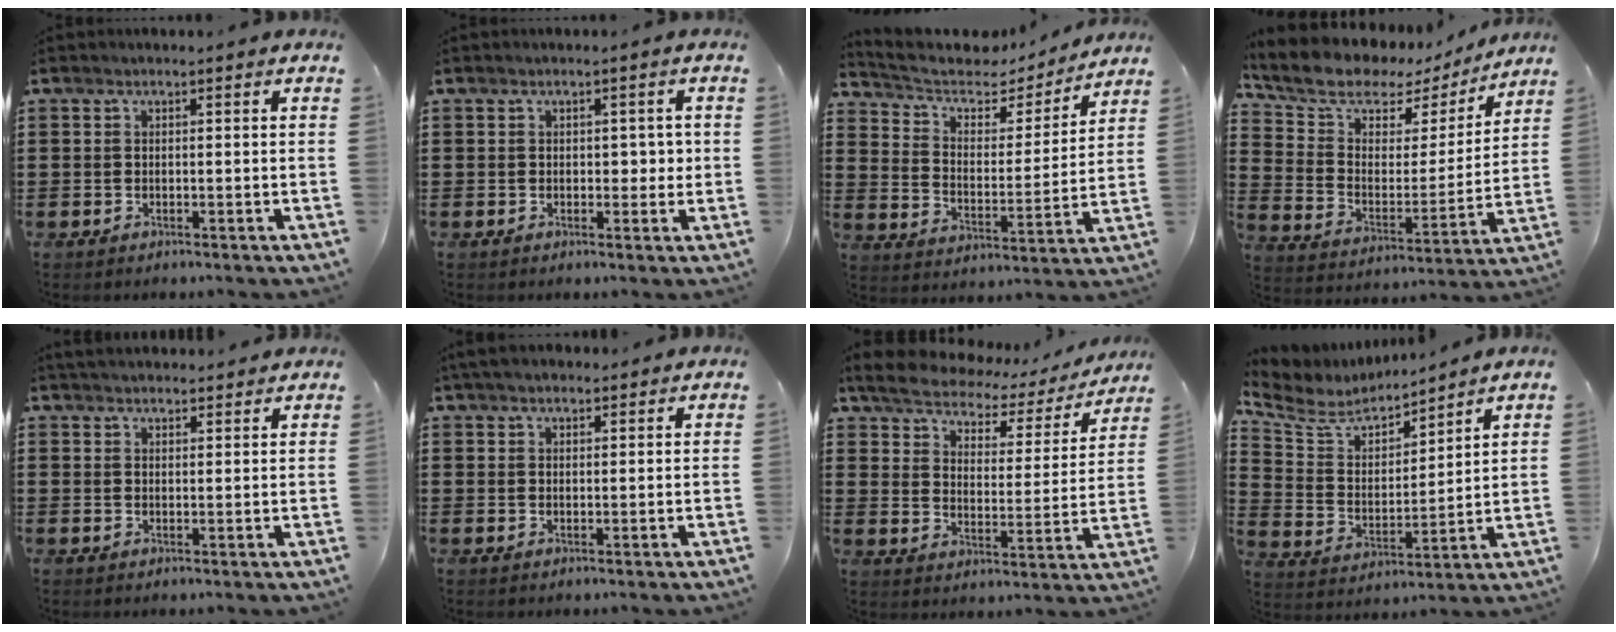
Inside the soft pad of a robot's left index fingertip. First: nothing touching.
{"total": 2.5, "force": [0.4, 1.5, 2.0], "torque": [-0.024, 0.000, 0.001]}
{"total": 5.4, "force": [4.5, 2.5, 1.6], "torque": [-0.061, -0.029, 0.072]}
{"total": 8.5, "force": [7.1, 3.9, 2.6], "torque": [-0.089, -0.046, 0.122]}
{"total": 2.6, "force": [2.6, 0.2, 0.1], "torque": [-0.008, -0.002, 0.050]}
{"total": 2.7, "force": [2.4, 0.8, 0.9], "torque": [-0.023, 0.003, 0.046]}
{"total": 4.3, "force": [3.9, 1.3, 1.3], "torque": [-0.049, -0.024, 0.059]}
{"total": 6.9, "force": [6.1, 2.6, 2.0], "torque": [-0.077, -0.040, 0.104]}